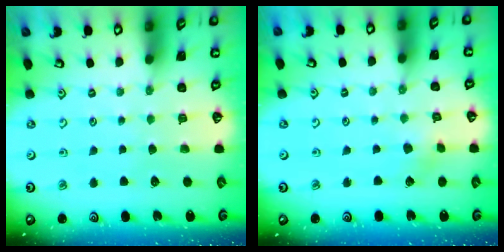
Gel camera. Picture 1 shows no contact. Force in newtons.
{"total": 2.9, "press": 2.9, "slide": 0.7}